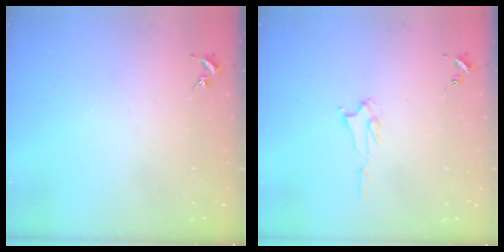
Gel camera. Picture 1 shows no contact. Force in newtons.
{"total": 2.2, "press": 2.2, "slide": 0.4}